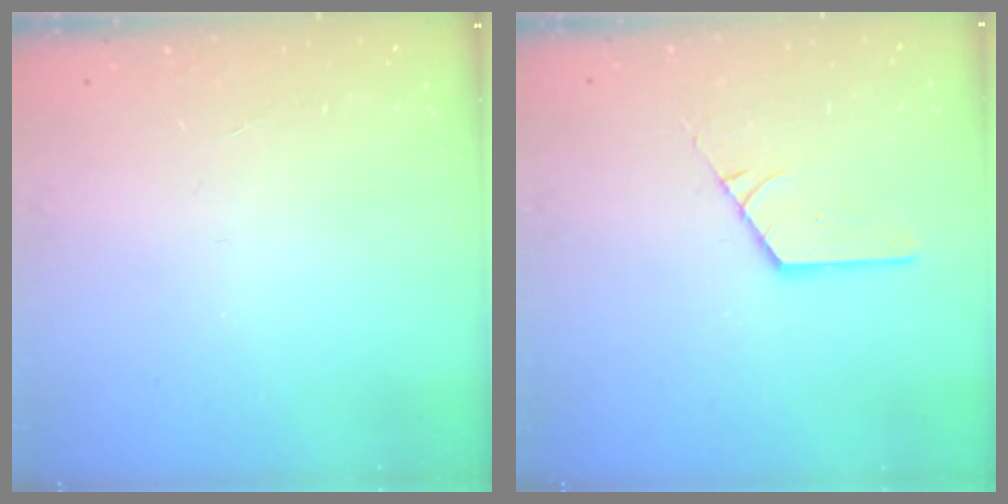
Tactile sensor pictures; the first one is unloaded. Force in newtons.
{"total": 2.5, "press": 2.5, "slide": 0.2}